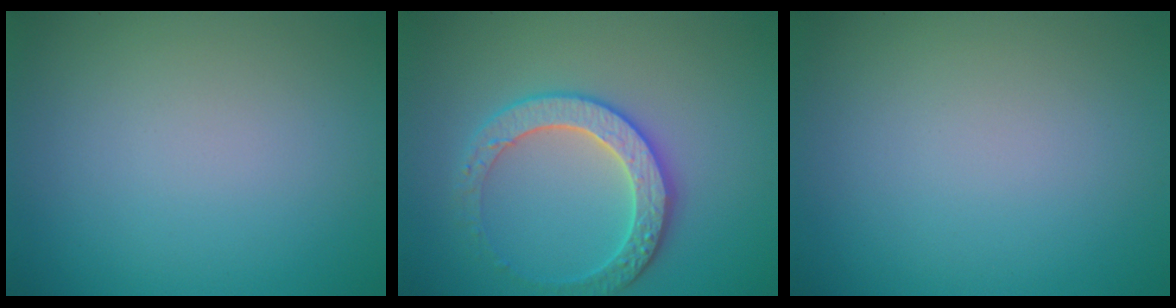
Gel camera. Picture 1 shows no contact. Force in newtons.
{"total": 3.8, "press": 3.8, "slide": 0.7}
{"total": 0.0}